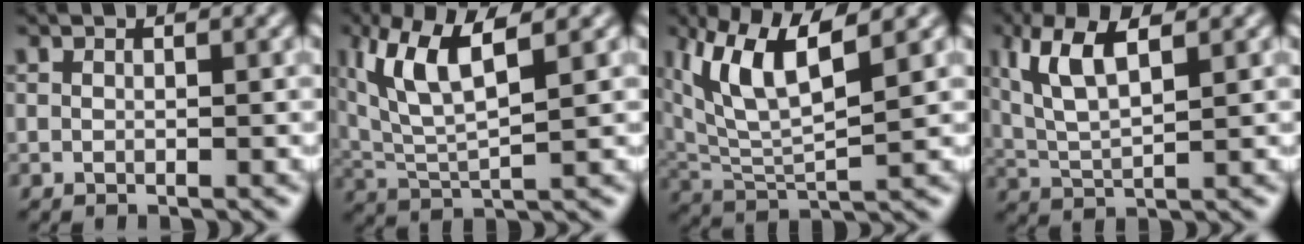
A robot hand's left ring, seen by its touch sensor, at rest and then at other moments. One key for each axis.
{"total": 6.8, "fx": 2.2, "fy": 2.5, "fz": 5.9, "tx": -0.129, "ty": 0.010, "tz": 0.042}
{"total": 7.3, "fx": 3.0, "fy": 2.5, "fz": 6.2, "tx": -0.135, "ty": 0.007, "tz": 0.056}
{"total": 5.9, "fx": 2.0, "fy": 2.4, "fz": 5.0, "tx": -0.106, "ty": 0.014, "tz": 0.038}